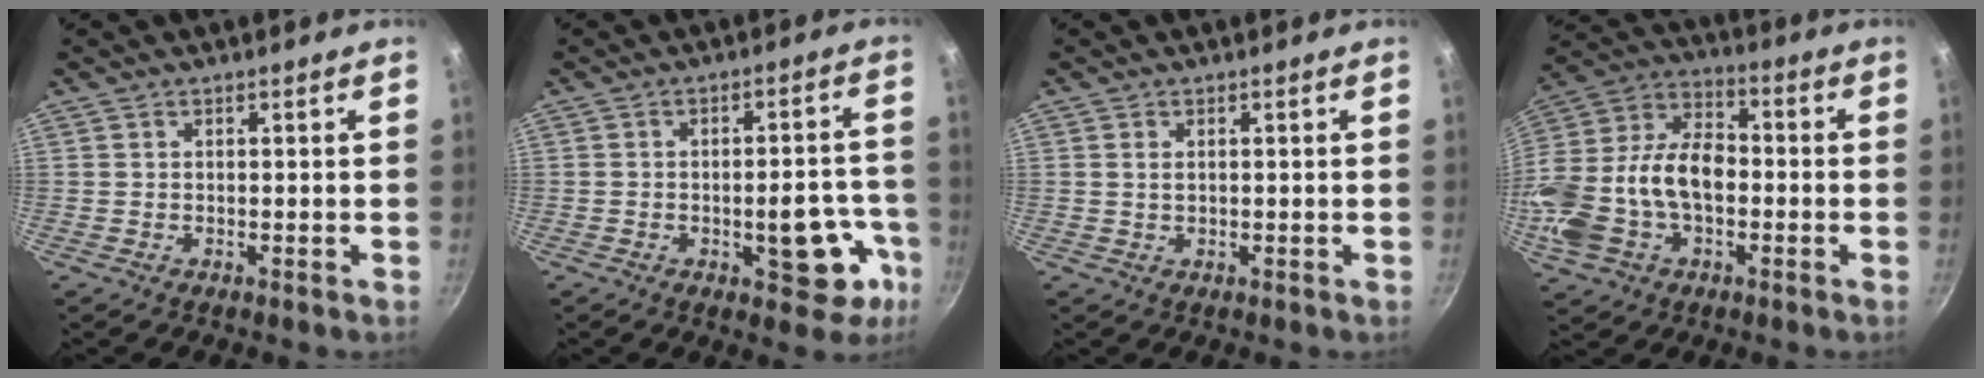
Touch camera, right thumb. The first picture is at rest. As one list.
[{"total": 11.7, "force": [-4.4, 5.5, 9.3], "torque": [-0.063, 0.032, -0.052]}, {"total": 1.3, "force": [0.3, 0.8, 1.0], "torque": [-0.017, 0.001, 0.005]}, {"total": 21.3, "force": [-3.0, 14.0, 15.7], "torque": [-0.302, 0.050, -0.060]}]